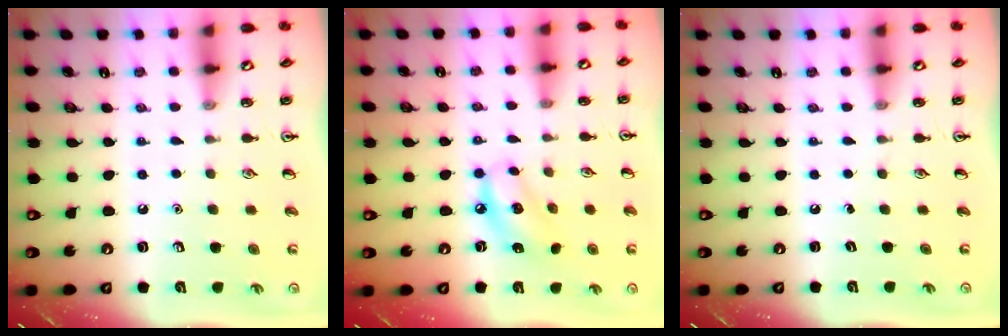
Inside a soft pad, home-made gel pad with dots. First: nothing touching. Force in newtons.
{"total": 8.3, "press": 8.1, "slide": 2.0}
{"total": 0.0}